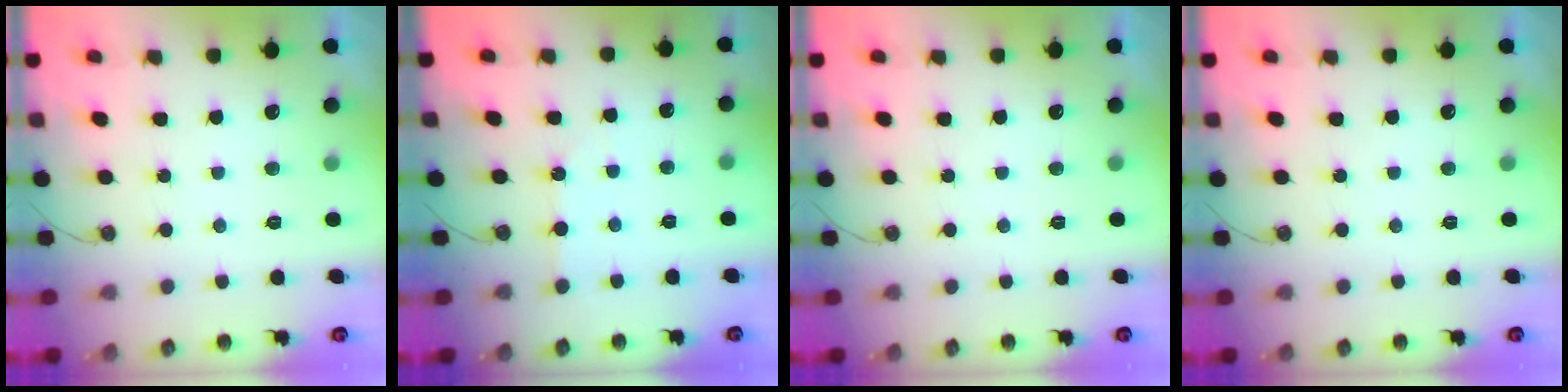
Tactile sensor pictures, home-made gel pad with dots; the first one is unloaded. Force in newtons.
{"total": 0.9, "press": 0.8, "slide": 0.2}
{"total": 0.0}
{"total": 0.0}